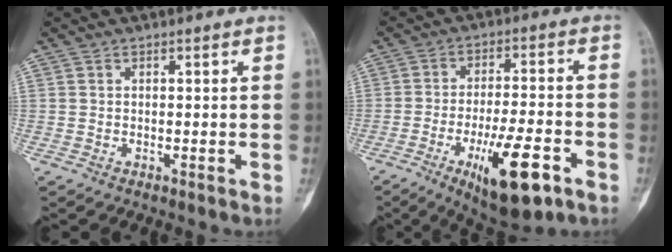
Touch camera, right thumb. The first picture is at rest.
{"total": 14.7, "force": [-6.8, 4.5, 12.2], "torque": [-0.197, 0.021, -0.099]}